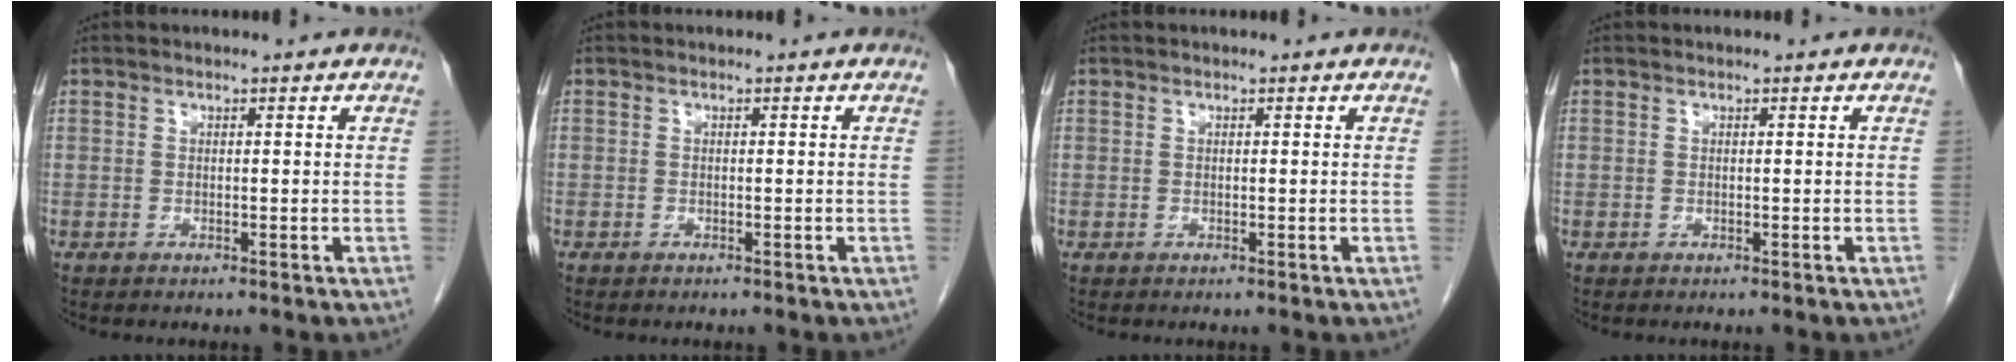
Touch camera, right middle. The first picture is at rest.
{"total": 0.0}
{"total": 0.0}
{"total": 0.0}